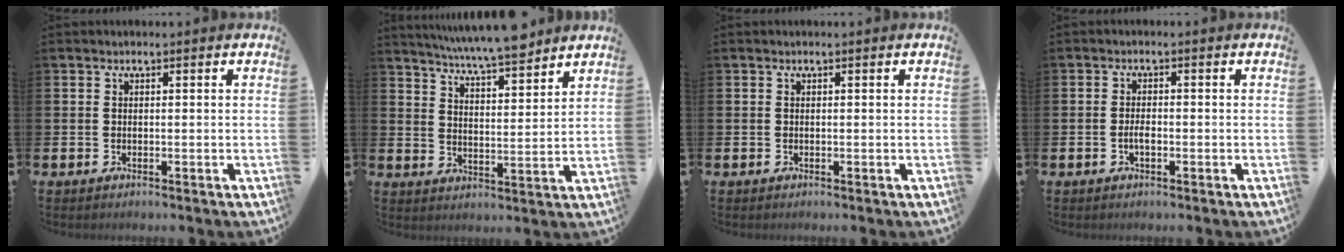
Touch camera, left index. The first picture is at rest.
{"total": 7.4, "force": [7.1, 0.3, 2.1], "torque": [-0.060, -0.040, 0.126]}
{"total": 0.0}
{"total": 1.7, "force": [-0.6, 0.7, 1.5], "torque": [-0.028, 0.002, -0.012]}